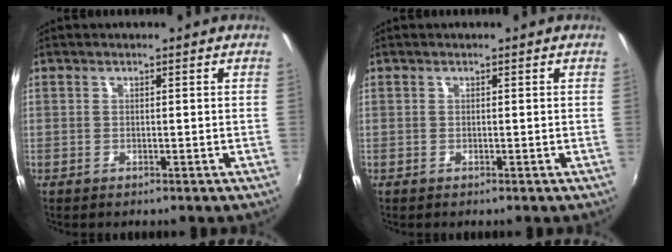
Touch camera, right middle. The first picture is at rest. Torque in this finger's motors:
{"motor_torque": [0.00, 0.00, 0.00, 0.00]}